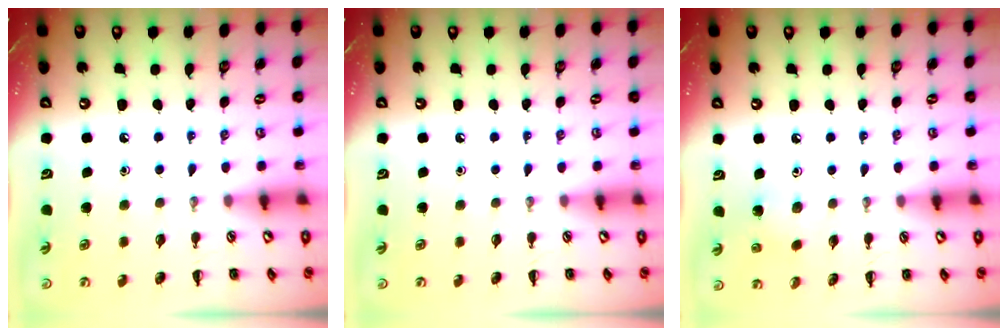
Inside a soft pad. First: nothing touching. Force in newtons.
{"total": 0.0}
{"total": 3.7, "press": 3.6, "slide": 0.9}